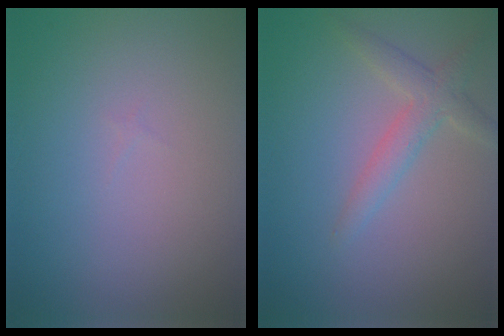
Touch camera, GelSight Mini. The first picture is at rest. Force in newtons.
{"total": 2.5, "press": 2.5, "slide": 0.1}